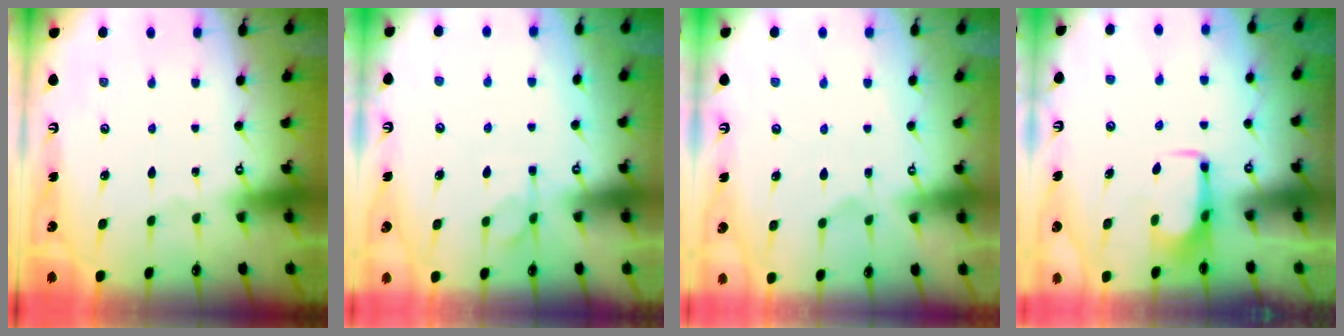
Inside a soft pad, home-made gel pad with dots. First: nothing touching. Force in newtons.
{"total": 3.0, "press": 2.7, "slide": 1.3}
{"total": 3.6, "press": 3.4, "slide": 1.1}
{"total": 1.8, "press": 1.8, "slide": 0.4}